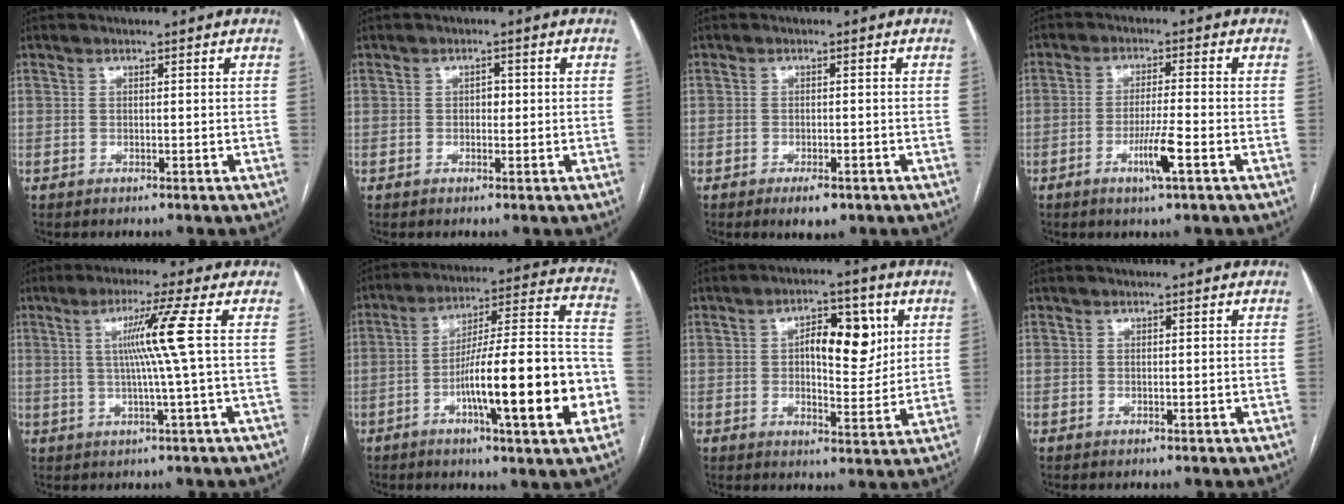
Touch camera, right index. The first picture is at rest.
{"total": 1.3, "force": [0.0, 0.9, 1.0], "torque": [-0.010, 0.004, -0.001]}
{"total": 3.1, "force": [-1.9, 1.2, 2.1], "torque": [-0.033, -0.002, -0.023]}
{"total": 5.4, "force": [-2.3, -0.2, 4.9], "torque": [-0.091, -0.010, -0.044]}
{"total": 7.1, "force": [1.1, -2.4, 6.6], "torque": [-0.121, 0.002, 0.025]}
{"total": 21.2, "force": [-6.6, 2.2, 20.1], "torque": [-0.264, 0.014, -0.099]}
{"total": 9.0, "force": [2.3, 3.8, 7.8], "torque": [-0.111, 0.013, 0.036]}
{"total": 0.0}